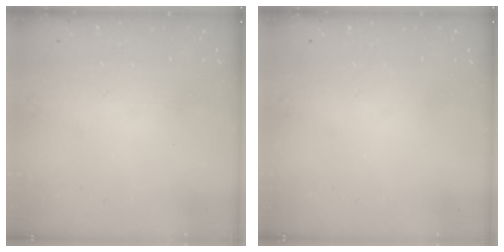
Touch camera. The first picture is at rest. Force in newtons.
{"total": 0.0}